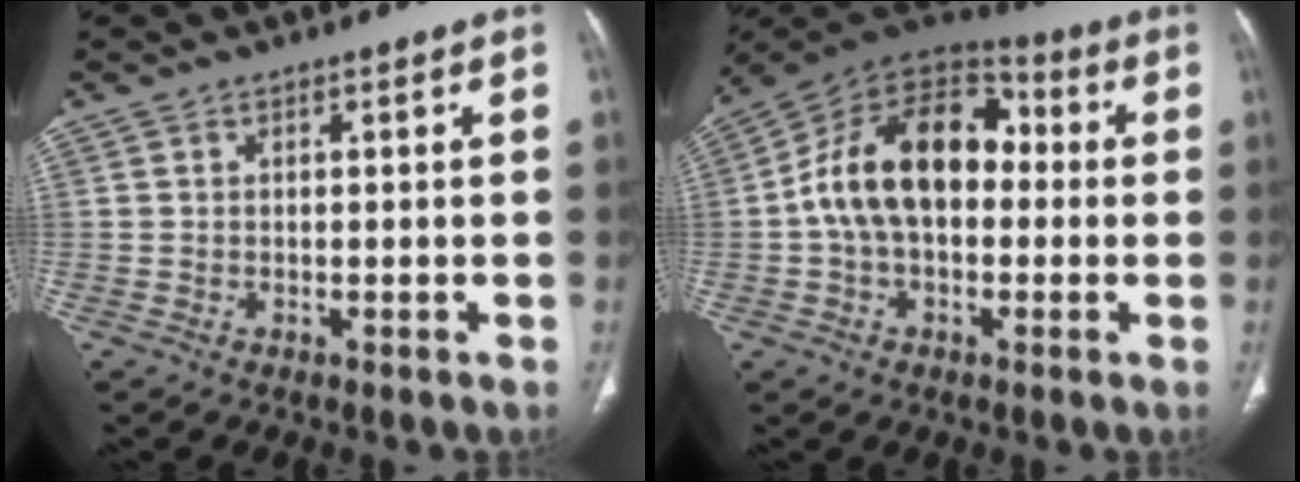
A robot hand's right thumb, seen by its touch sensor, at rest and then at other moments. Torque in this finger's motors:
{"motor_torque": [2.48, 2.53, 1.02, -0.73, 0.33]}